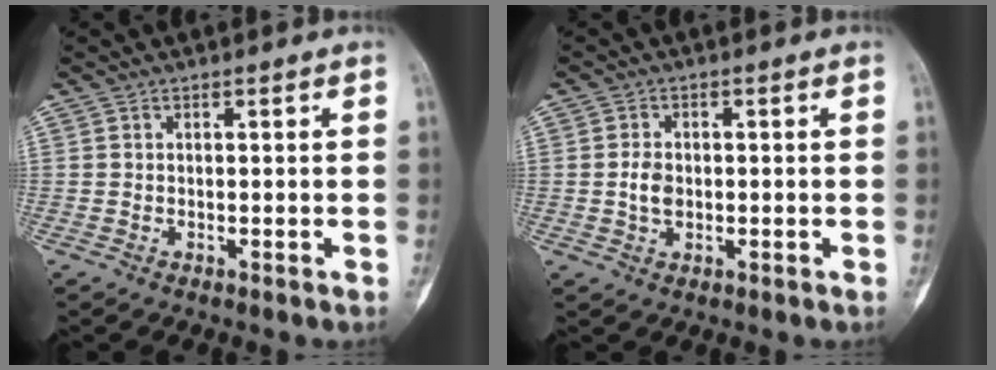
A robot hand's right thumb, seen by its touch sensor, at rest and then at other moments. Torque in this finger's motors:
{"motor_torque": [0.24, 0.38, -0.09, -0.26, 0.01]}